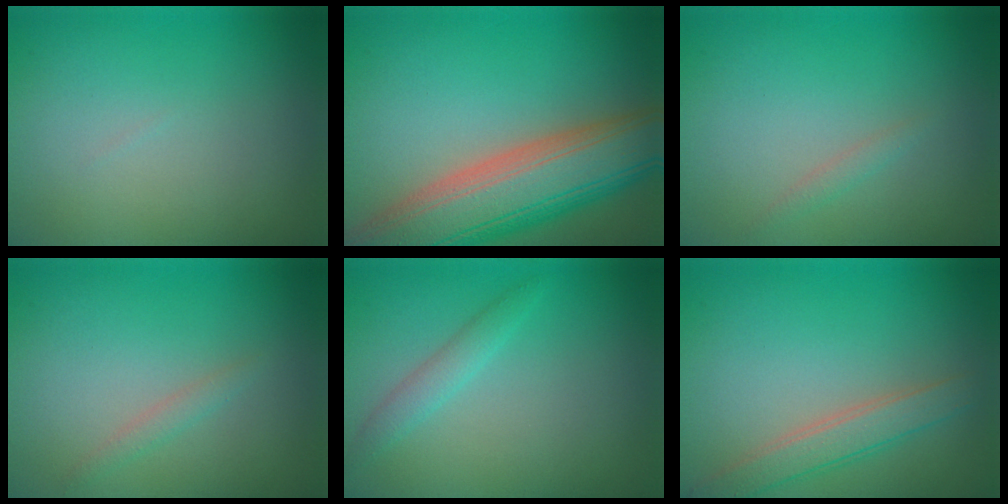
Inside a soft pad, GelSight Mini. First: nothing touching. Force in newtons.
{"total": 10.8, "press": 10.7, "slide": 0.6}
{"total": 0.7, "press": 0.7, "slide": 0.1}
{"total": 1.0, "press": 1.0, "slide": 0.0}
{"total": 1.6, "press": 1.6, "slide": 0.0}
{"total": 2.7, "press": 2.7, "slide": 0.1}